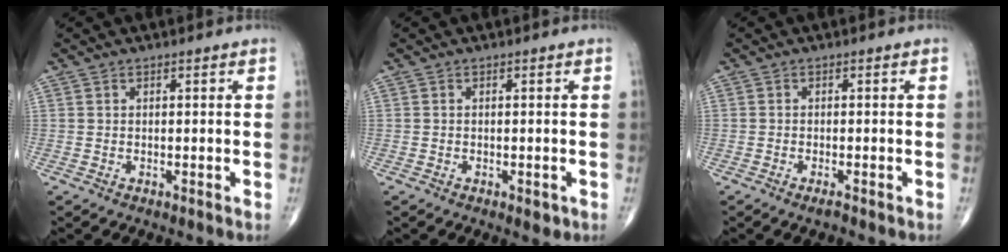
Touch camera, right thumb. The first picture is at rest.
{"total": 1.6, "force": [-0.7, 0.8, 1.2], "torque": [-0.014, -0.002, -0.007]}
{"total": 1.3, "force": [-0.9, 0.2, 0.9], "torque": [-0.021, -0.003, -0.018]}